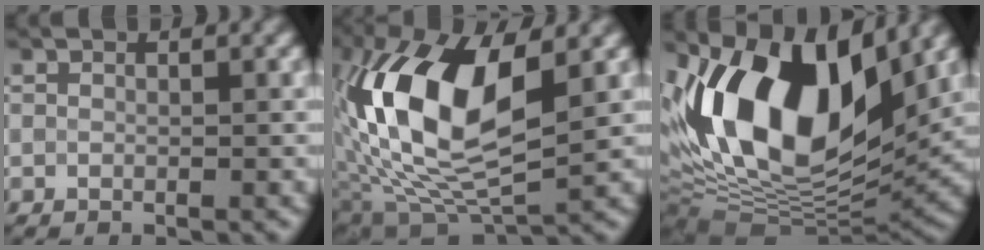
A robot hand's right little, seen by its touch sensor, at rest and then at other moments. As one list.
[{"total": 13.2, "force": [2.1, 6.2, 11.4], "torque": [-0.225, 0.012, 0.030]}, {"total": 16.1, "force": [5.1, 8.1, 13.0], "torque": [-0.235, 0.016, 0.081]}]